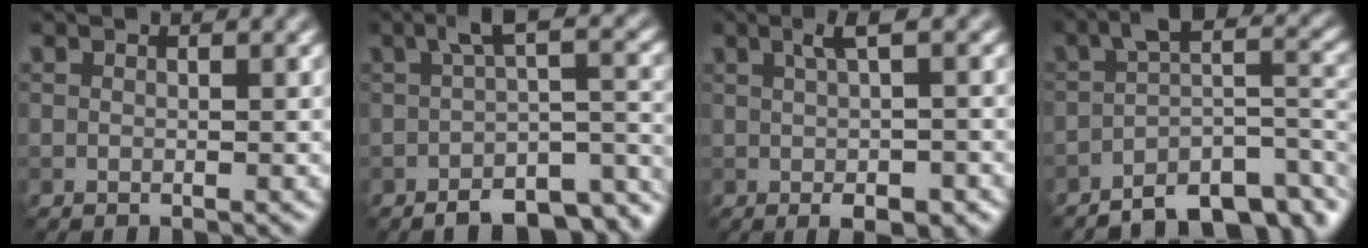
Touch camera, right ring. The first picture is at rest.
{"total": 8.1, "force": [-4.7, 2.9, 6.0], "torque": [-0.069, -0.005, -0.067]}
{"total": 4.1, "force": [0.0, 0.9, 4.0], "torque": [-0.058, 0.005, 0.002]}
{"total": 8.9, "force": [-5.4, 3.4, 6.3], "torque": [-0.070, 0.004, -0.087]}